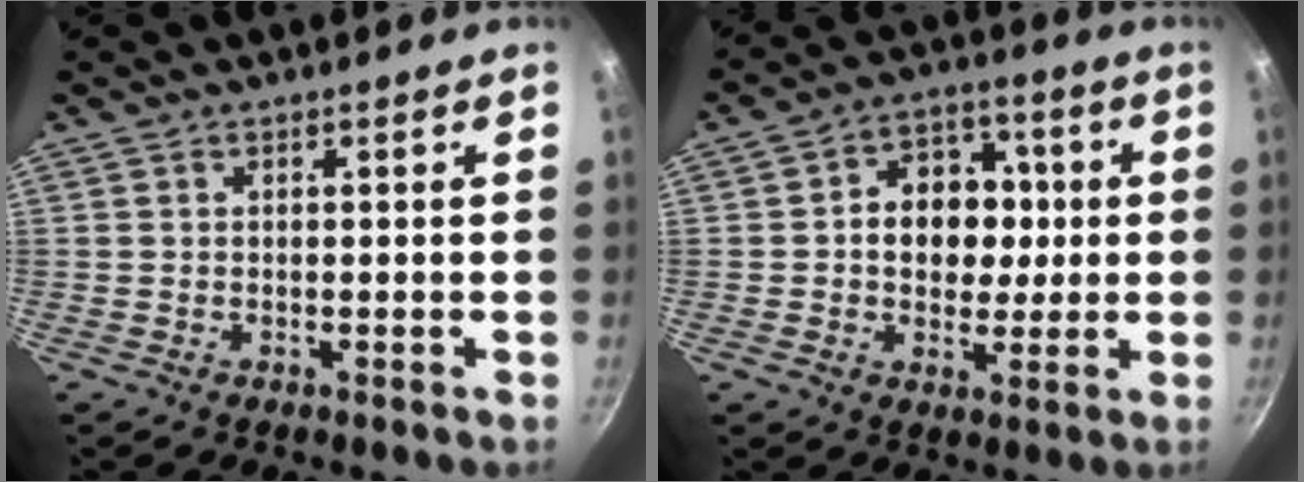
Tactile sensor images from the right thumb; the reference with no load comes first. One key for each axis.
{"total": 11.8, "fx": 0.7, "fy": 9.4, "fz": 7.2, "tx": -0.061, "ty": 0.013, "tz": 0.003}